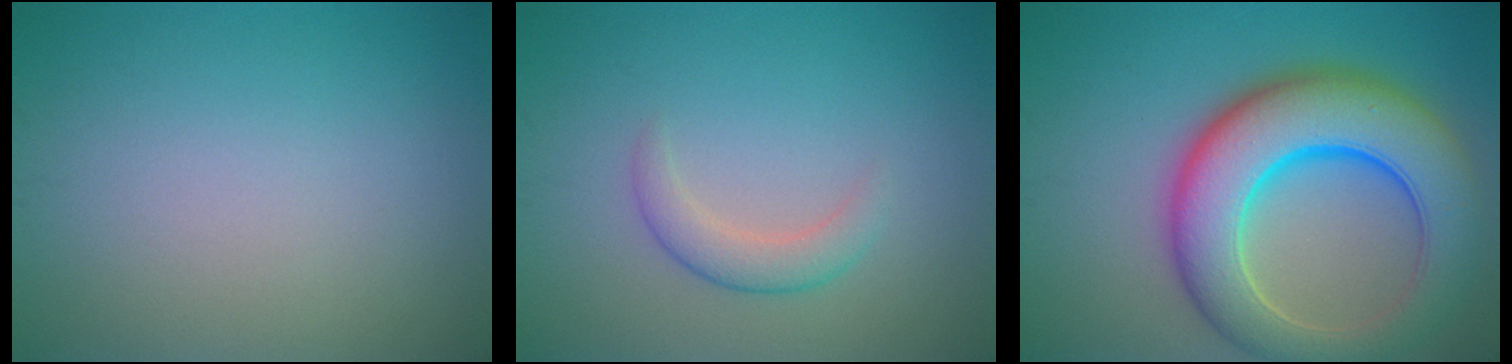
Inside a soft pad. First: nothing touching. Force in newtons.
{"total": 2.3, "press": 2.3, "slide": 0.1}
{"total": 10.9, "press": 10.9, "slide": 0.2}